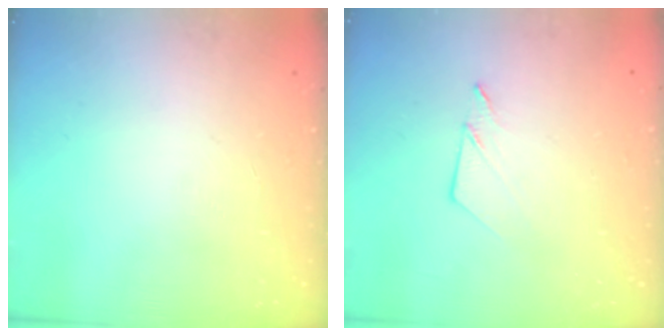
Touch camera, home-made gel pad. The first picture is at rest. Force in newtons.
{"total": 4.5, "press": 4.5, "slide": 0.1}